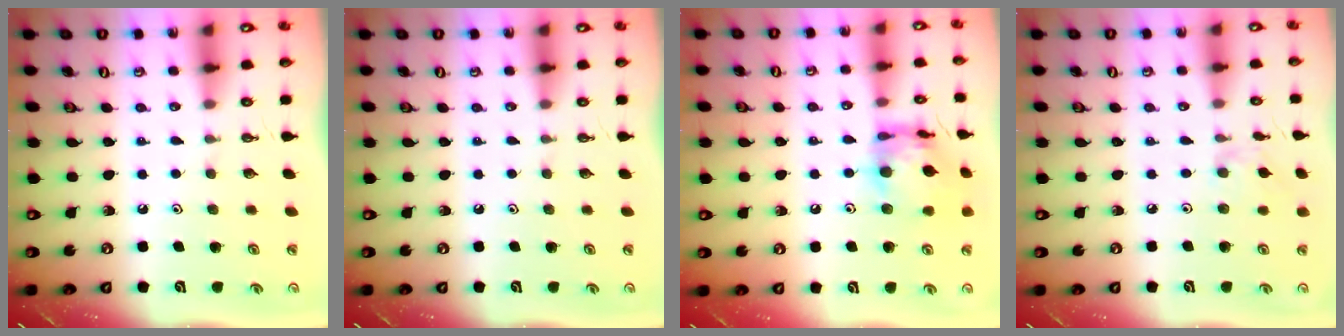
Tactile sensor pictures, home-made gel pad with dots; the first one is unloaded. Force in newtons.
{"total": 0.0}
{"total": 14.5, "press": 14.4, "slide": 1.4}
{"total": 4.0, "press": 3.9, "slide": 0.4}